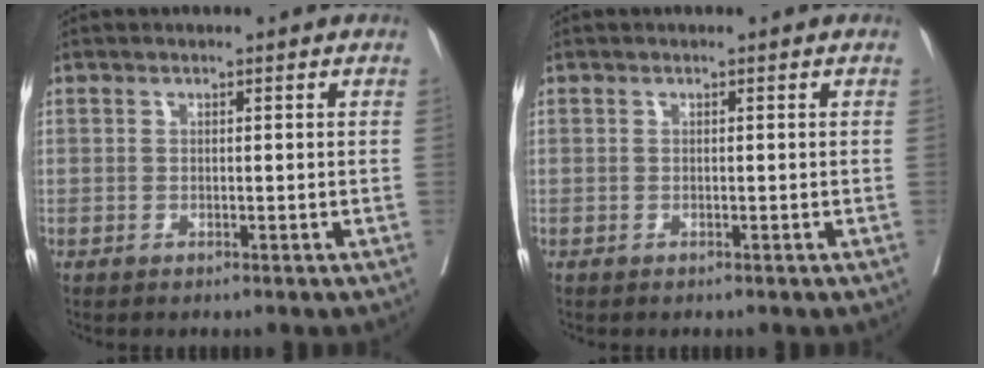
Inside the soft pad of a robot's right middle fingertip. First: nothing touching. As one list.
[{"total": 0.0}]